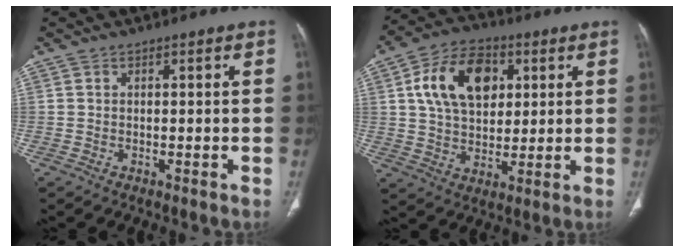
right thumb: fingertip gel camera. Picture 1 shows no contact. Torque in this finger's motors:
{"motor_torque": [0.09, 0.15, 0.26, -0.15, 0.11]}